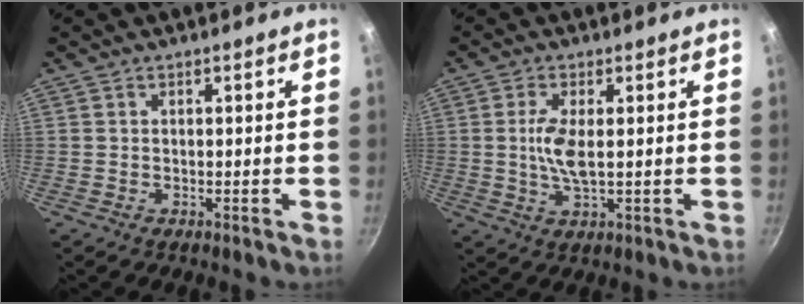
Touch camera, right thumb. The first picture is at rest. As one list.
[{"total": 5.8, "force": [0.5, 1.9, 5.4], "torque": [-0.120, -0.002, 0.010]}]